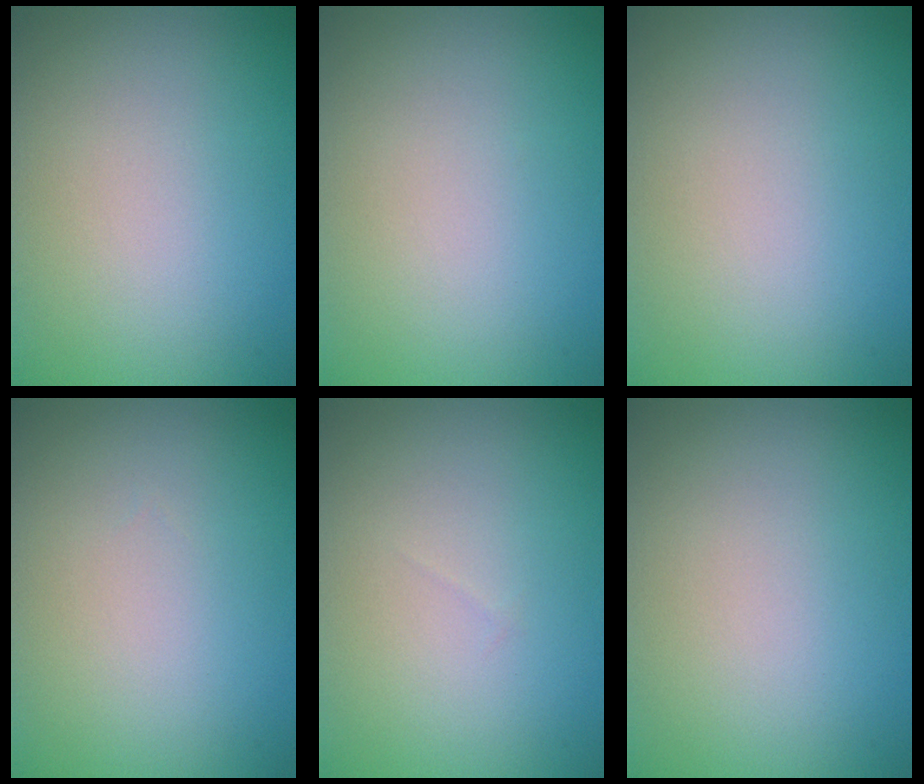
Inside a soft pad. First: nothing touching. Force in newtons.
{"total": 0.0}
{"total": 0.0}
{"total": 0.0}
{"total": 0.0}
{"total": 0.0}